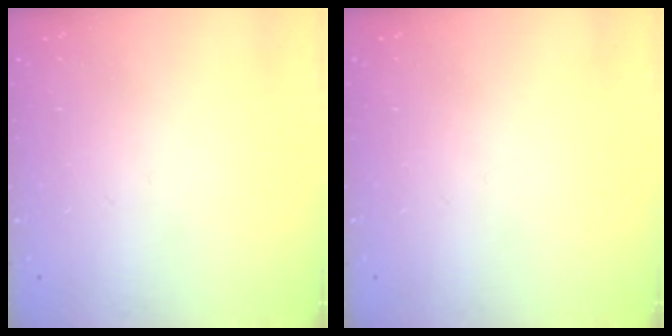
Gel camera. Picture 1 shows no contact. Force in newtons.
{"total": 0.0}